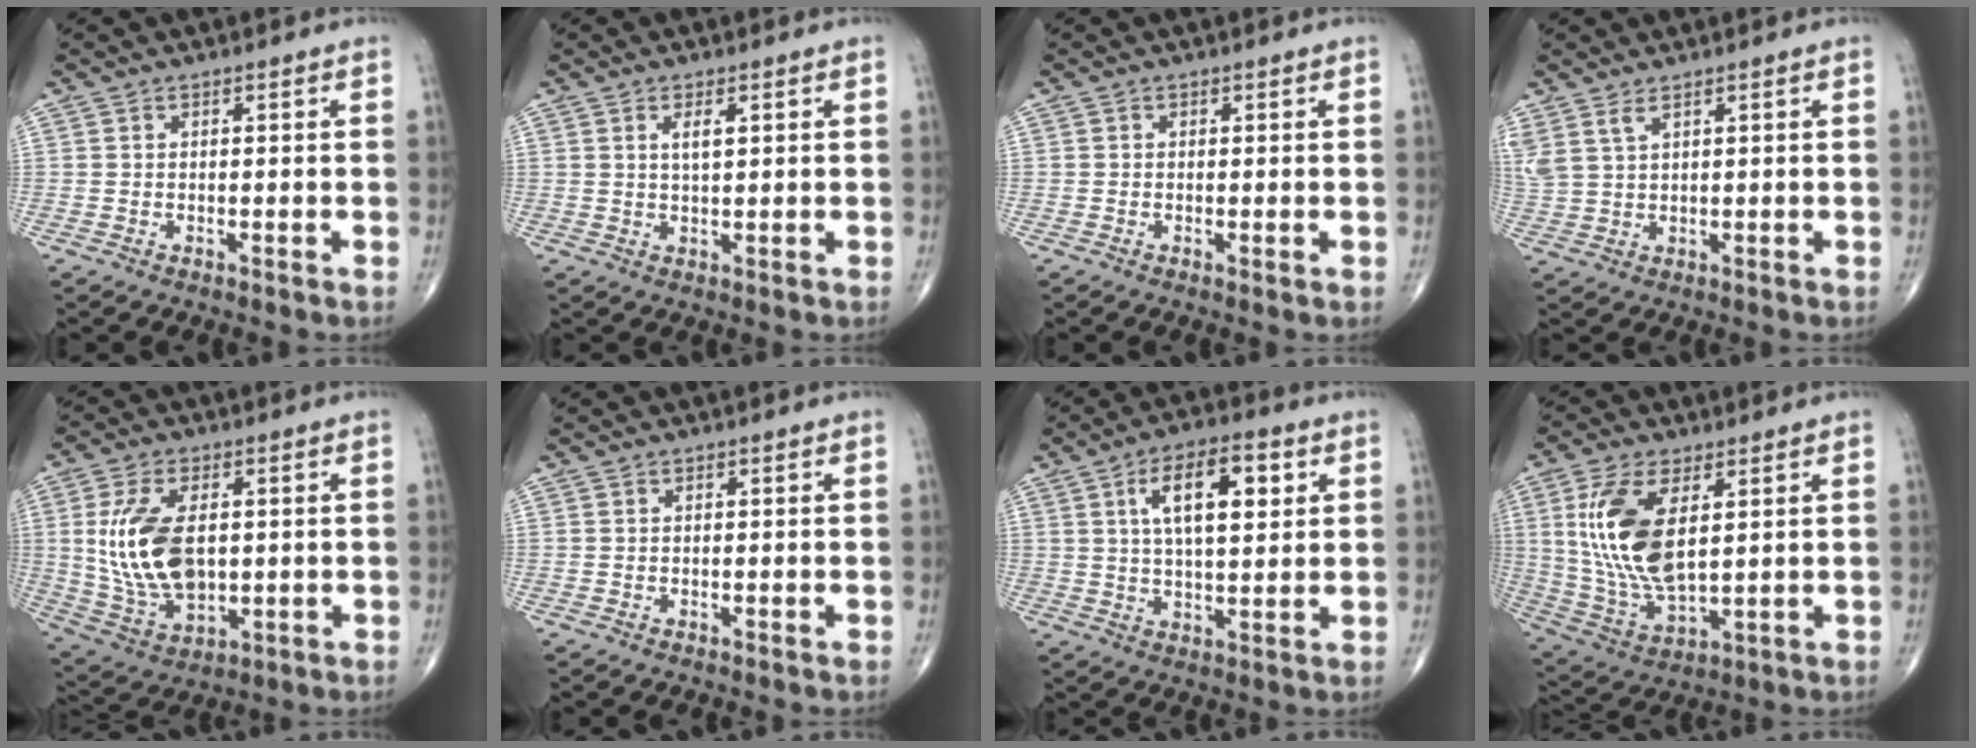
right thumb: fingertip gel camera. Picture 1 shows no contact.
{"total": 2.9, "force": [1.1, 0.9, 2.5], "torque": [-0.047, -0.006, 0.020]}
{"total": 0.6, "force": [-0.1, 0.2, 0.6], "torque": [-0.014, -0.003, -0.004]}
{"total": 4.7, "force": [3.0, 1.7, 3.1], "torque": [-0.078, -0.003, 0.071]}
{"total": 15.3, "force": [1.5, 8.7, 12.5], "torque": [-0.240, -0.011, 0.040]}
{"total": 0.0}
{"total": 12.4, "force": [4.0, 5.2, 10.5], "torque": [-0.160, -0.003, 0.065]}
{"total": 15.7, "force": [3.8, 7.3, 13.4], "torque": [-0.278, -0.019, 0.086]}